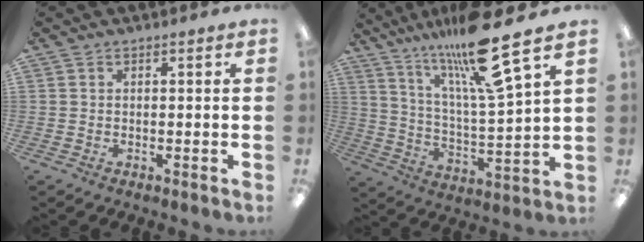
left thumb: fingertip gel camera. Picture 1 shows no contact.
{"total": 20.0, "force": [15.5, 1.7, 12.6], "torque": [-0.224, -0.092, 0.247]}